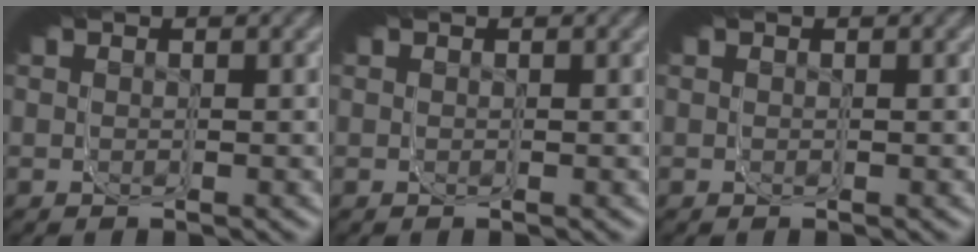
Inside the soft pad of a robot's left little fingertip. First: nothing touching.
{"total": 0.0}
{"total": 0.0}